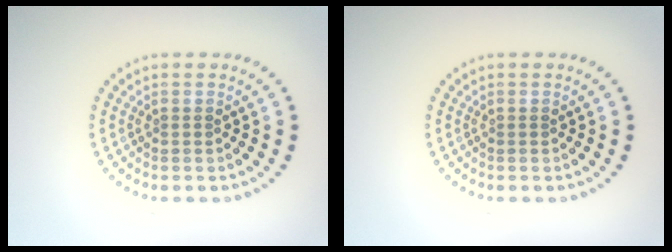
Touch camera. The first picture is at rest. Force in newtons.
{"total": 0.0}